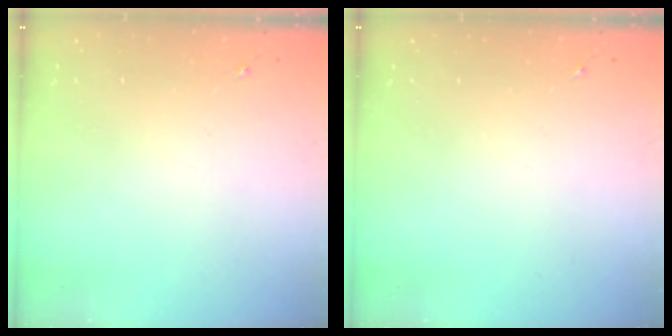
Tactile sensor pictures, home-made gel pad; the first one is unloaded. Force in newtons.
{"total": 0.0}